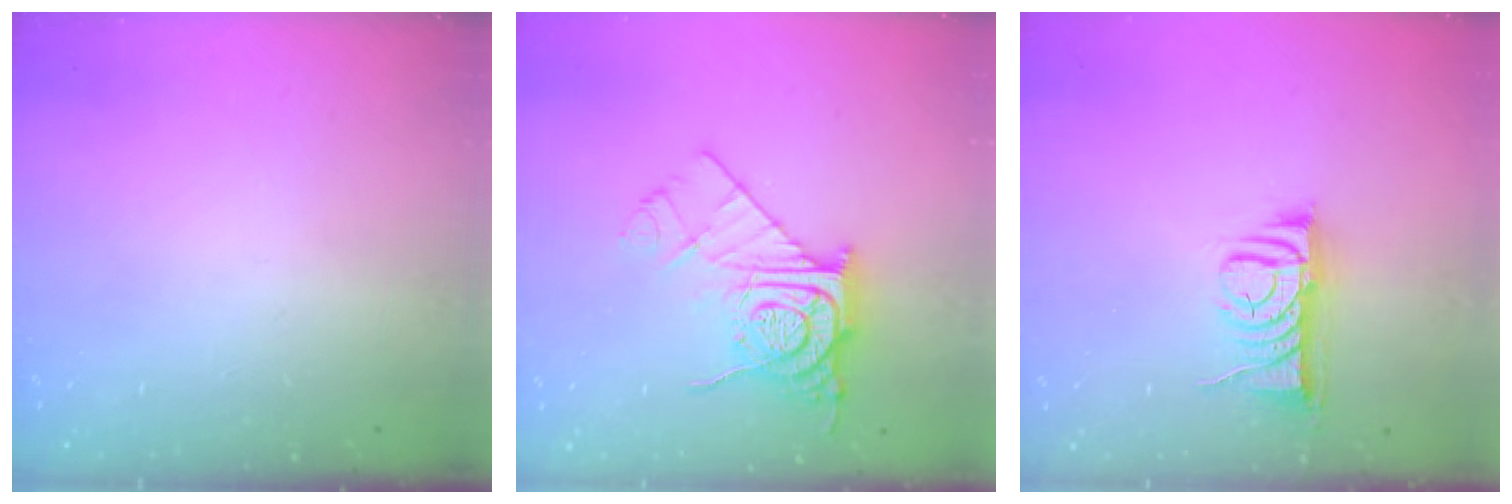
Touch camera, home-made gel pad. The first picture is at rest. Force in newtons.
{"total": 12.4, "press": 12.3, "slide": 0.9}
{"total": 9.0, "press": 8.9, "slide": 0.5}